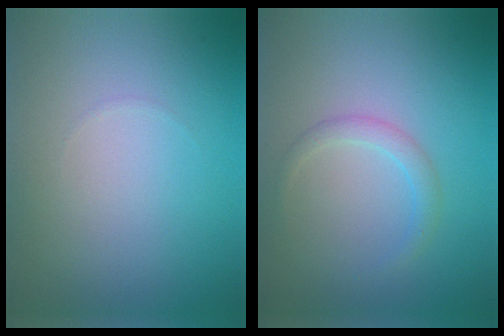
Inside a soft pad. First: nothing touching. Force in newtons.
{"total": 1.5, "press": 1.5, "slide": 0.1}